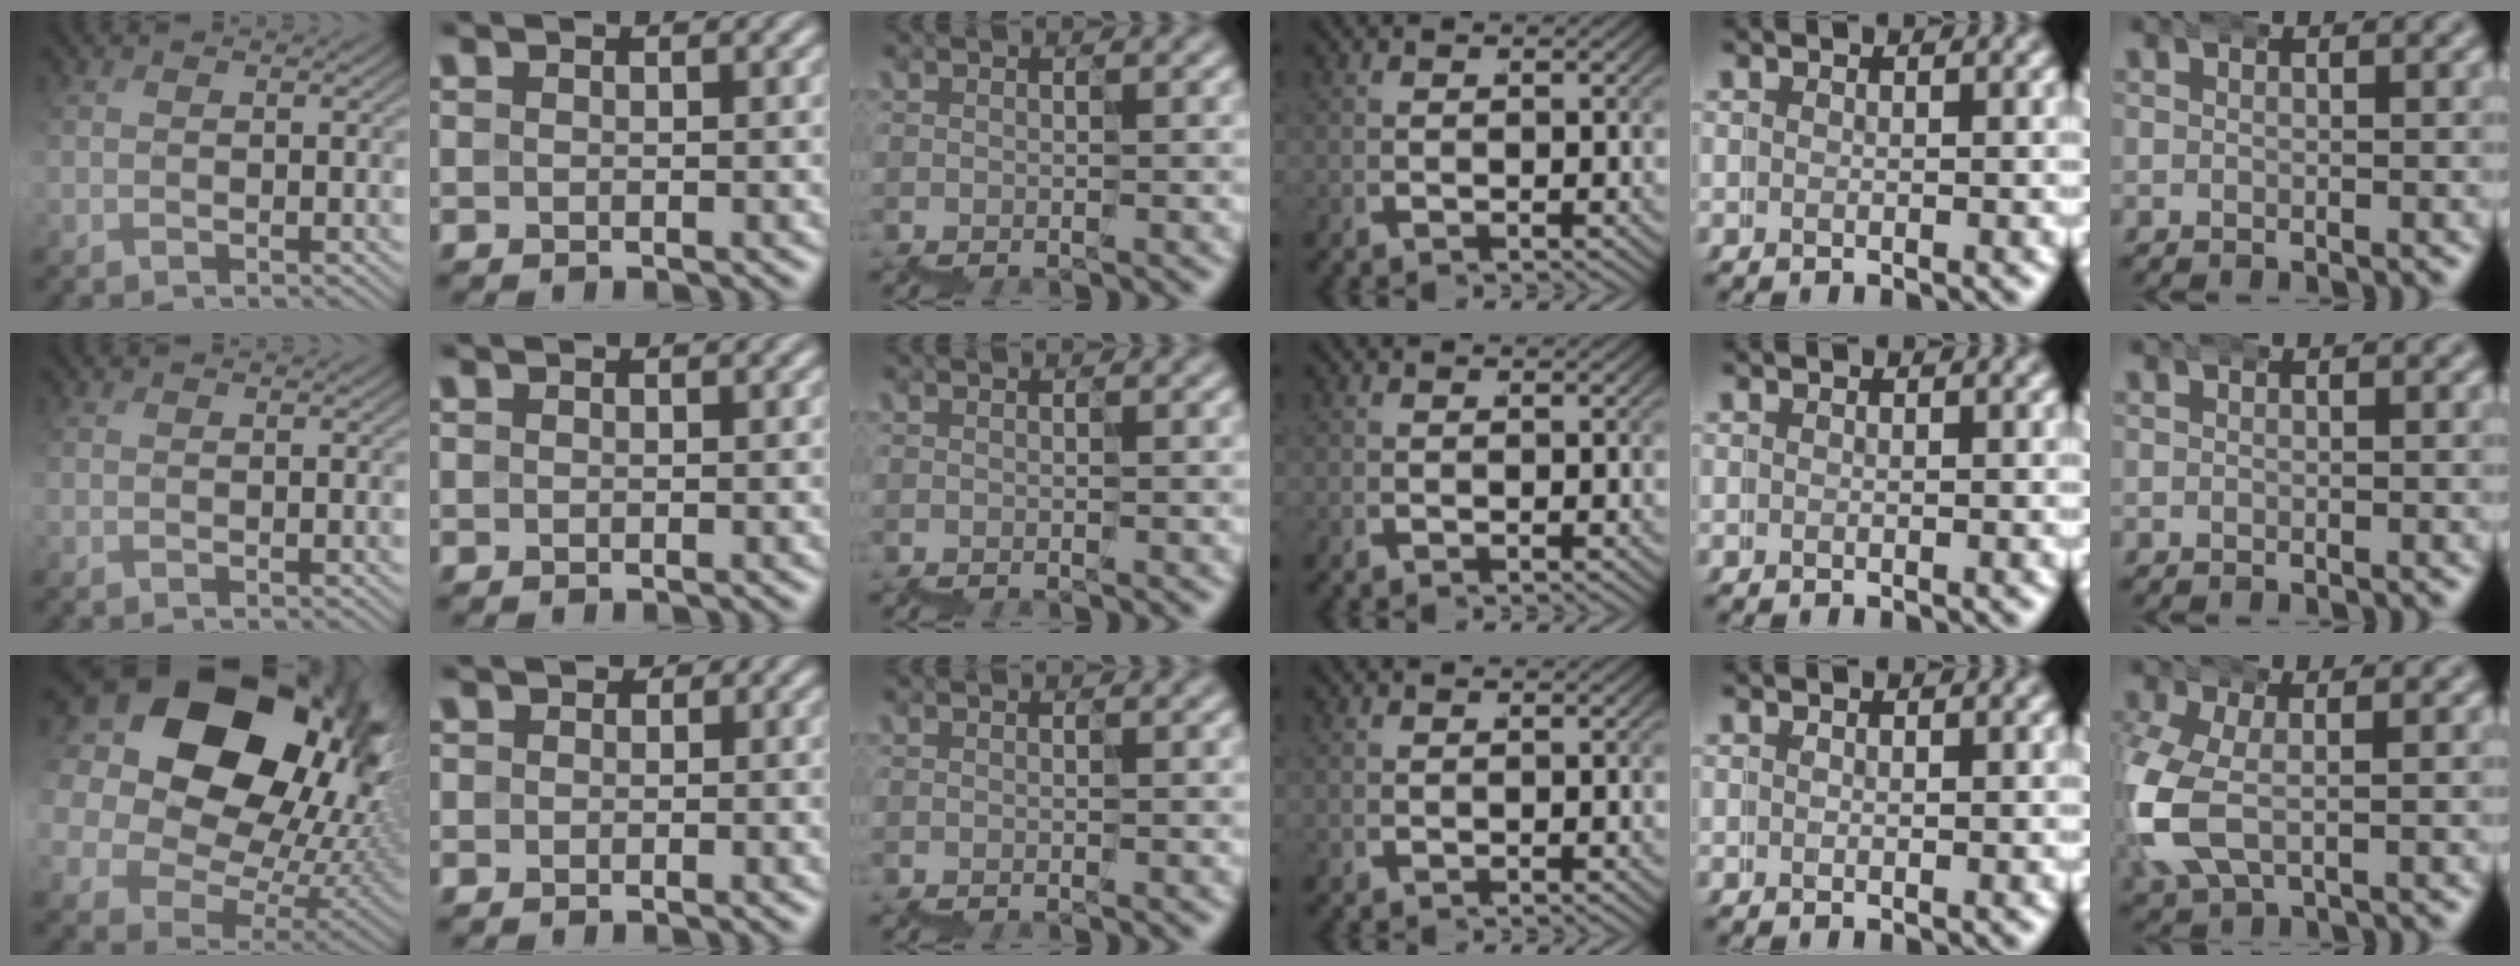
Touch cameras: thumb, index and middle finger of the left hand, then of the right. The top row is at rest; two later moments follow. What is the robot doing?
{"motion": "wrap", "object": "belt"}